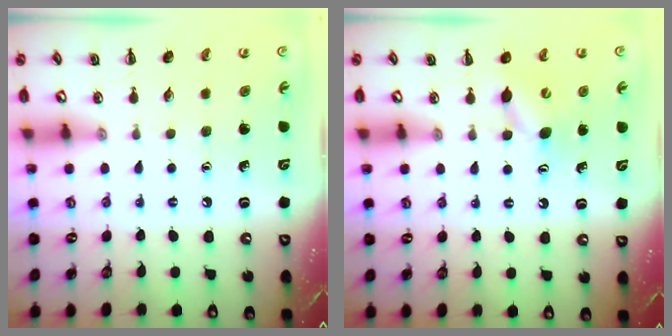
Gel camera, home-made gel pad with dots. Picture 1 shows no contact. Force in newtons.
{"total": 7.7, "press": 7.6, "slide": 1.1}